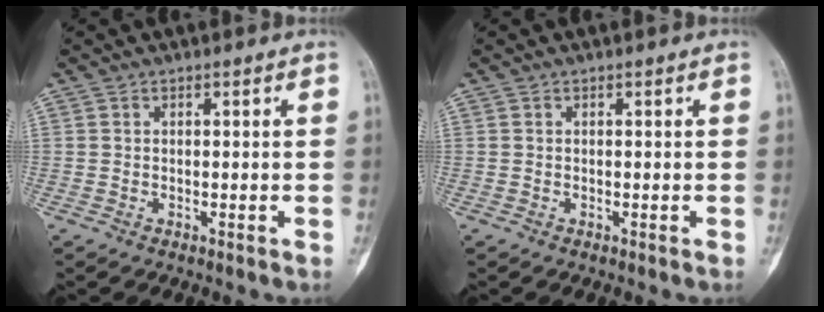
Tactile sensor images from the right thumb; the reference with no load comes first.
{"total": 0.0}